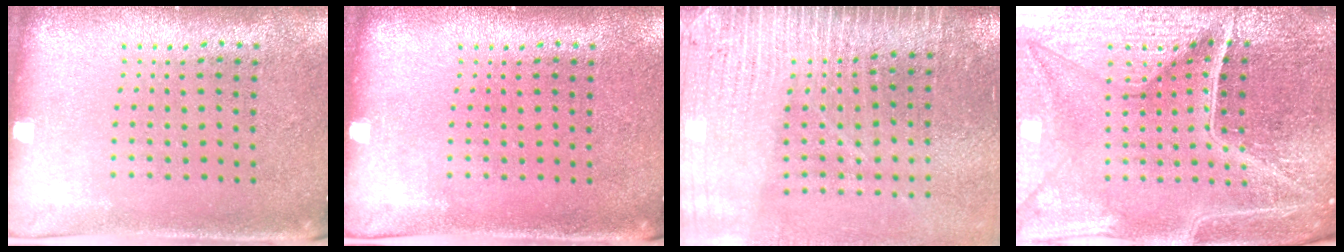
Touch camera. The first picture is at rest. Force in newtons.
{"total": 0.0}
{"total": 3.7, "press": 3.2, "slide": 1.9}
{"total": 6.7, "press": 5.9, "slide": 3.2}